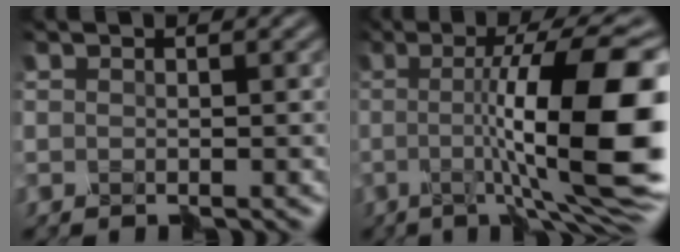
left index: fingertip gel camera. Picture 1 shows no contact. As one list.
[{"total": 13.2, "force": [-0.5, 2.8, 12.9], "torque": [-0.167, 0.009, -0.013]}]